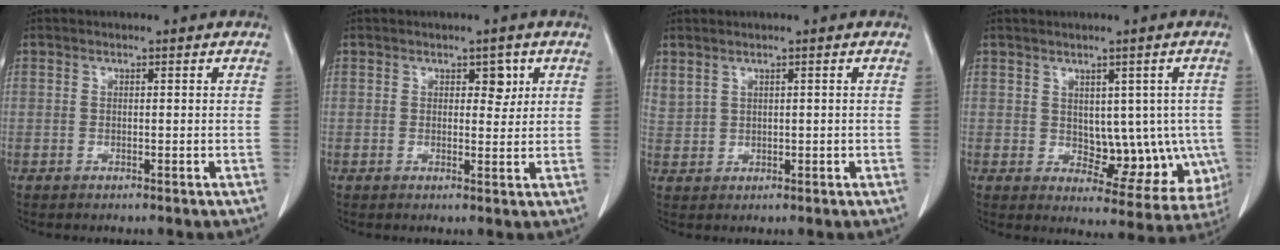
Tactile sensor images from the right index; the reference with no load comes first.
{"total": 2.5, "force": [1.1, 1.5, 1.6], "torque": [-0.013, 0.001, 0.015]}
{"total": 2.1, "force": [1.6, 1.0, 1.0], "torque": [-0.029, 0.009, 0.046]}
{"total": 9.8, "force": [-0.1, 5.7, 8.0], "torque": [-0.079, 0.008, 0.019]}